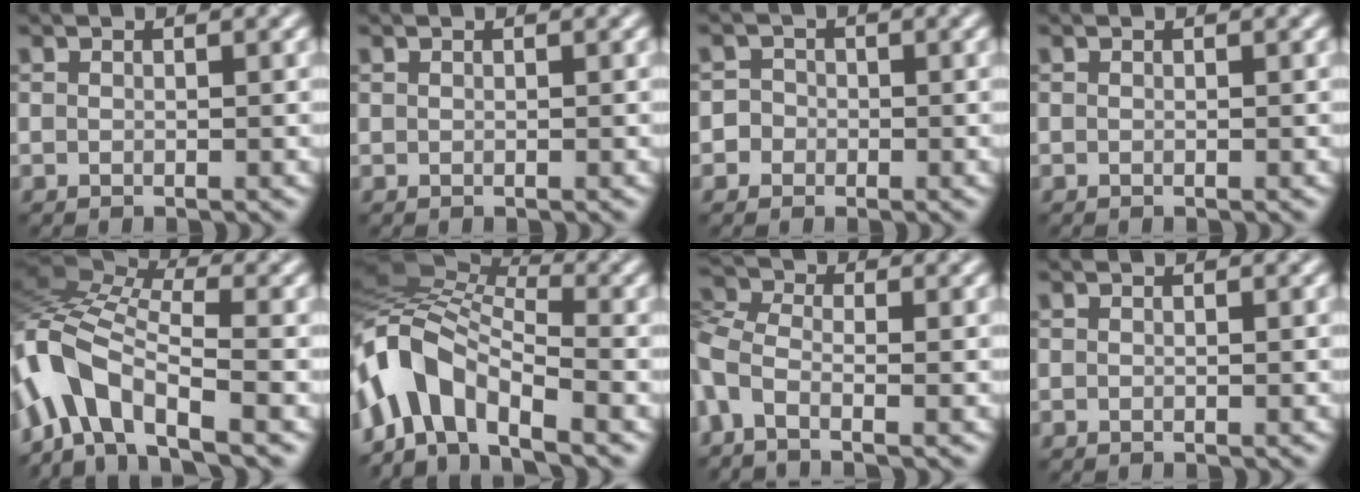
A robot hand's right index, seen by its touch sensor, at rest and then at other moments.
{"total": 0.0}
{"total": 2.3, "force": [-0.8, 2.1, 0.3], "torque": [0.020, 0.013, -0.029]}
{"total": 0.0}
{"total": 9.9, "force": [-4.4, 3.9, 7.9], "torque": [-0.150, 0.018, -0.096]}
{"total": 9.7, "force": [-3.8, 4.6, 7.6], "torque": [-0.137, 0.024, -0.088]}
{"total": 3.9, "force": [-1.7, 1.8, 3.0], "torque": [-0.076, -0.004, -0.054]}
{"total": 0.0}